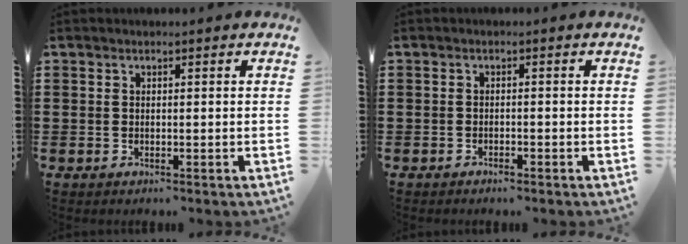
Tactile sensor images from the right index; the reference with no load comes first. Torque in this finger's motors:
{"motor_torque": [0.22, -0.02, 0.09, 0.02]}